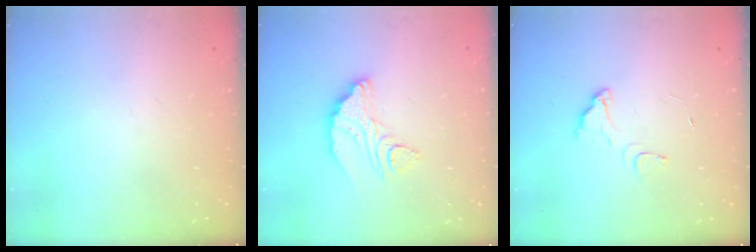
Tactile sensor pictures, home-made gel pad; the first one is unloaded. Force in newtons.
{"total": 11.5, "press": 11.4, "slide": 0.9}
{"total": 4.3, "press": 4.3, "slide": 0.4}